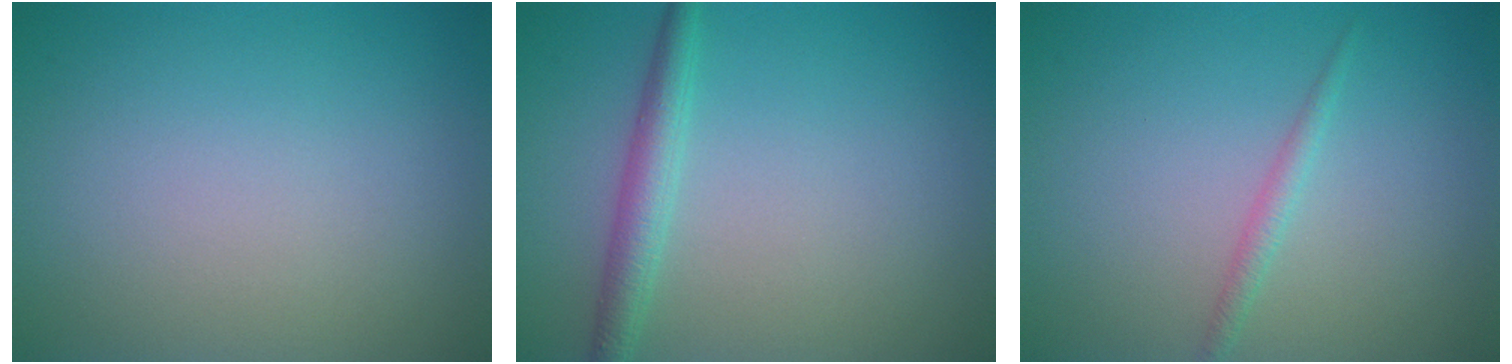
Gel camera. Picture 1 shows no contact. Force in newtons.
{"total": 2.4, "press": 2.4, "slide": 0.1}
{"total": 1.2, "press": 1.2, "slide": 0.0}